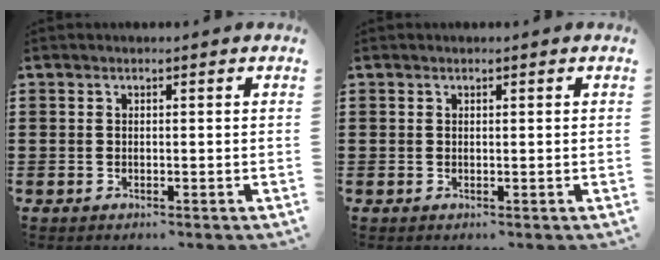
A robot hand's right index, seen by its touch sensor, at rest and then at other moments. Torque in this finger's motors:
{"motor_torque": [0.62, 0.06, 0.01, 0.00]}